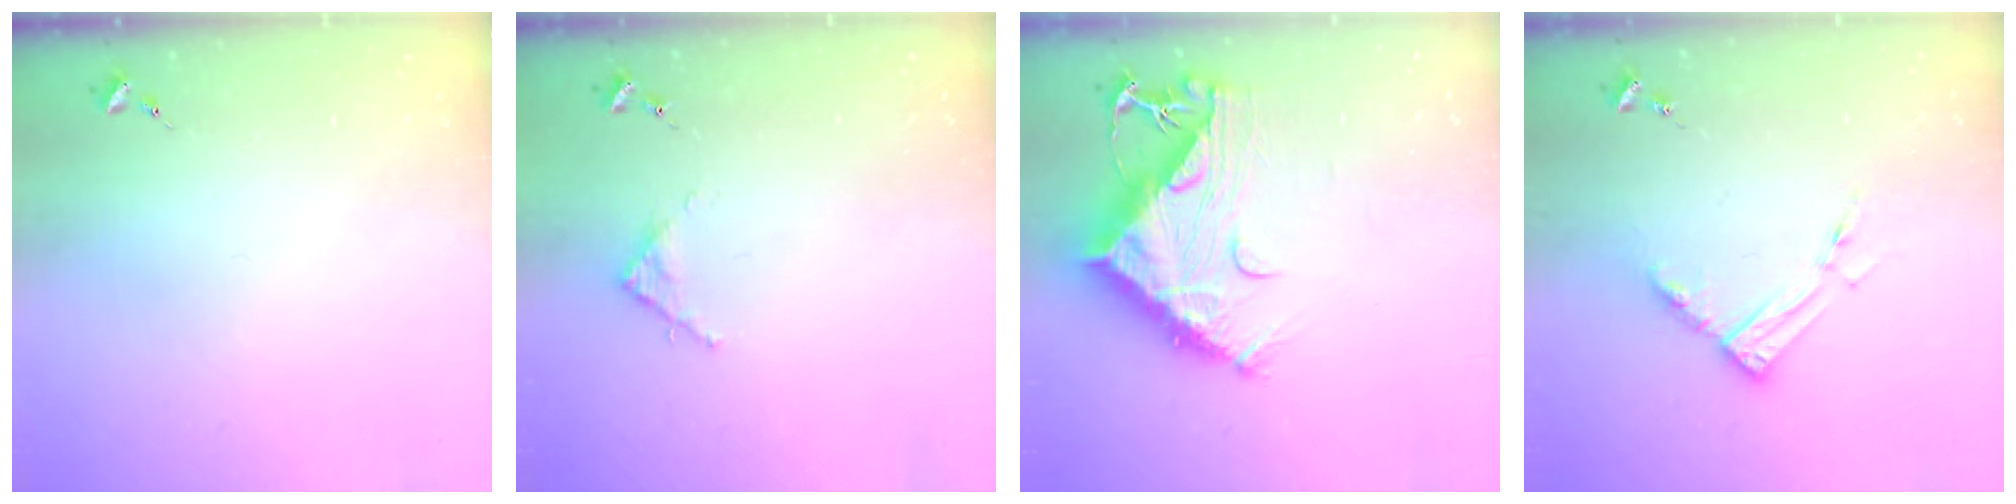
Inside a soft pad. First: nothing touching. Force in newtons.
{"total": 2.8, "press": 2.8, "slide": 0.4}
{"total": 14.1, "press": 14.0, "slide": 1.3}
{"total": 9.3, "press": 9.2, "slide": 1.0}